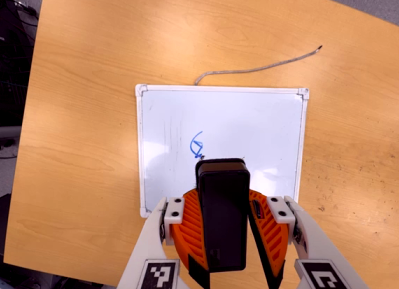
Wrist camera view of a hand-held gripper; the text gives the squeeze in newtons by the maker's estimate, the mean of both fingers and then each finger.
{"total": 8.5, "left": 8.9, "right": 8.1}